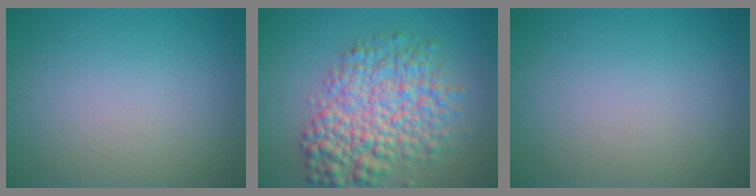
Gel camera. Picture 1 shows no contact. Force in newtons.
{"total": 7.6, "press": 7.6, "slide": 0.2}
{"total": 0.0}